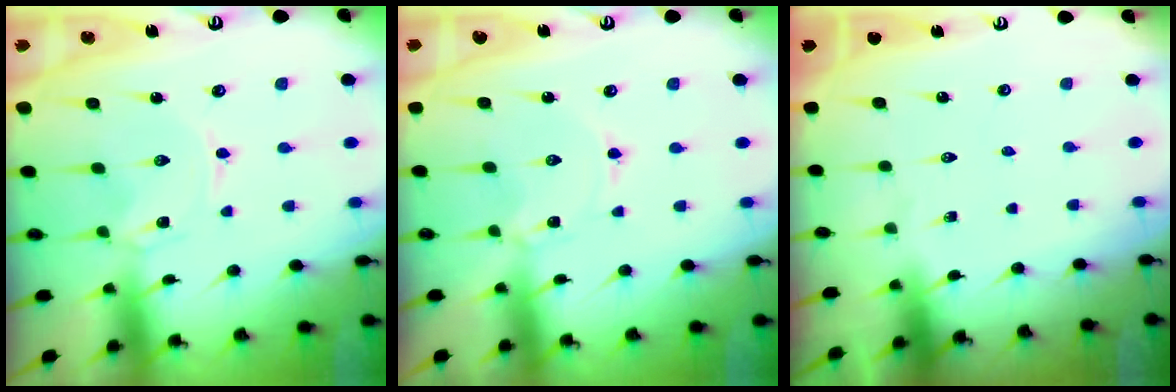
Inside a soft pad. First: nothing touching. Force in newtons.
{"total": 1.8, "press": 1.8, "slide": 0.3}
{"total": 0.0}